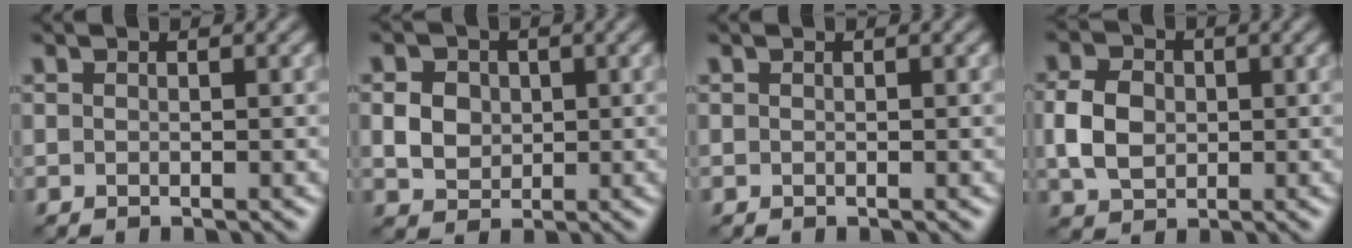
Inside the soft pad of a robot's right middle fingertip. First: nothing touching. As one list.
[{"total": 2.9, "force": [0.3, 2.5, 1.5], "torque": [-0.030, -0.002, 0.006]}, {"total": 0.0}, {"total": 4.6, "force": [0.0, 3.6, 2.9], "torque": [-0.066, 0.001, -0.003]}]